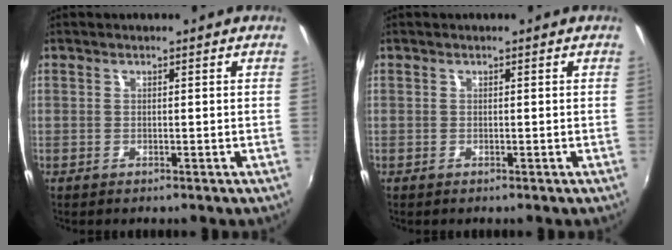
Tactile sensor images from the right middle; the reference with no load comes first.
{"total": 0.0}